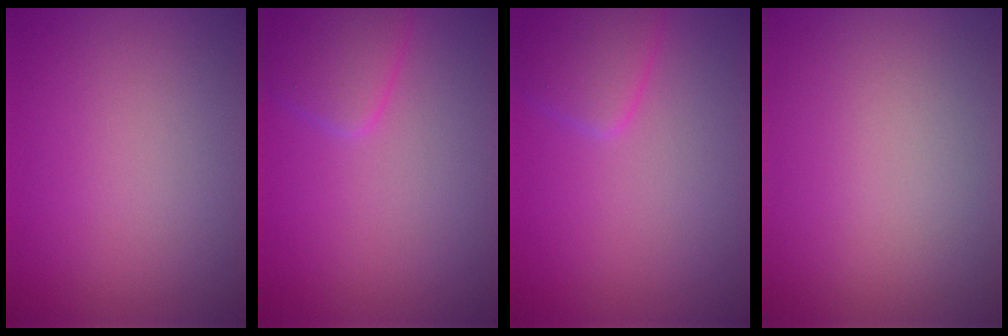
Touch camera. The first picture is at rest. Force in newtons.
{"total": 2.6, "press": 2.6, "slide": 0.2}
{"total": 2.6, "press": 2.6, "slide": 0.2}
{"total": 0.0}